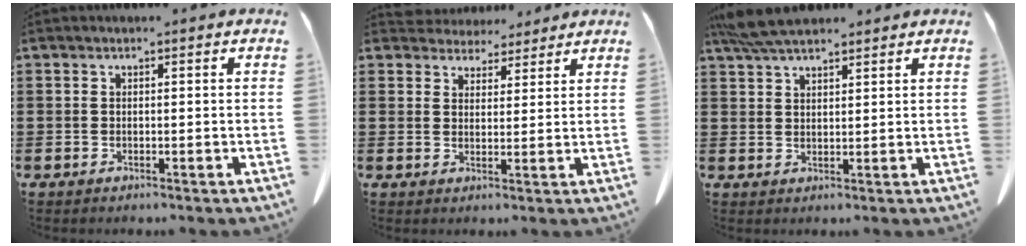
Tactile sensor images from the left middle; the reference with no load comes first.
{"total": 3.7, "force": [3.5, 1.2, -0.2], "torque": [-0.011, -0.010, 0.069]}
{"total": 5.5, "force": [4.6, 1.2, 2.7], "torque": [-0.064, -0.007, 0.088]}